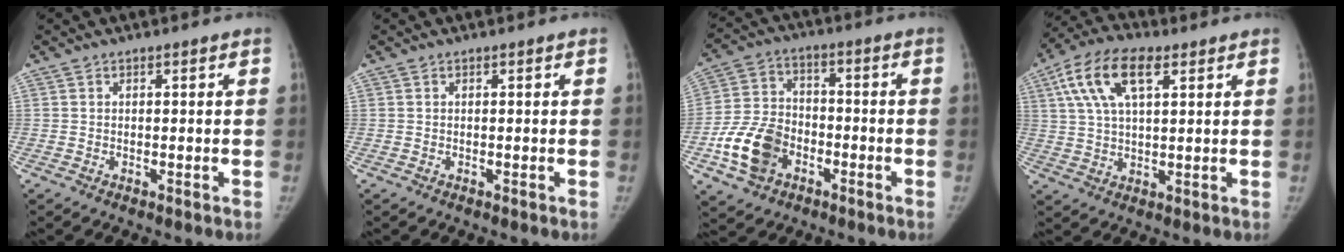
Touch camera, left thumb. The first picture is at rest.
{"total": 0.0}
{"total": 12.5, "force": [-5.1, 9.1, 6.9], "torque": [-0.118, 0.026, -0.095]}
{"total": 12.5, "force": [5.2, 5.8, 9.7], "torque": [-0.185, 0.015, 0.090]}